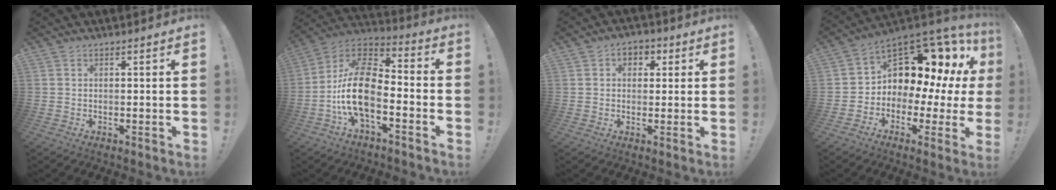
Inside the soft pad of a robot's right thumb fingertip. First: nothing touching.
{"total": 17.1, "force": [-5.1, 9.2, 13.4], "torque": [-0.254, 0.026, -0.084]}
{"total": 4.7, "force": [1.1, 4.0, 2.2], "torque": [-0.023, 0.005, 0.019]}
{"total": 10.2, "force": [5.0, 6.4, 6.3], "torque": [-0.084, -0.058, 0.091]}